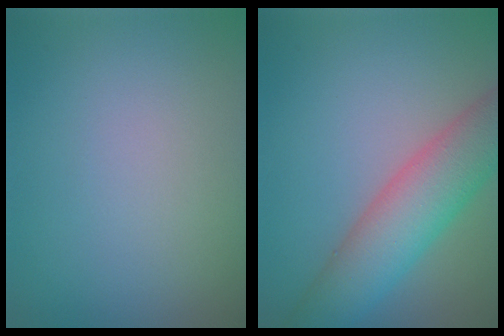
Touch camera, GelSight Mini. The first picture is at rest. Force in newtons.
{"total": 7.2, "press": 7.2, "slide": 0.3}